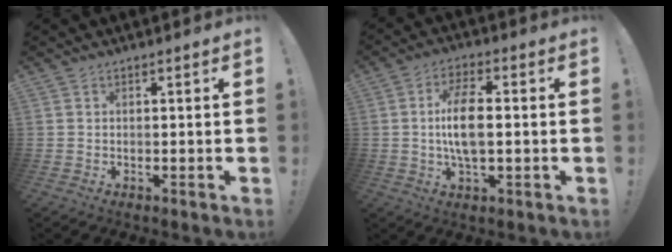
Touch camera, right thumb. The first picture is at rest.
{"total": 10.5, "force": [0.0, 4.4, 9.6], "torque": [-0.179, -0.003, -0.005]}